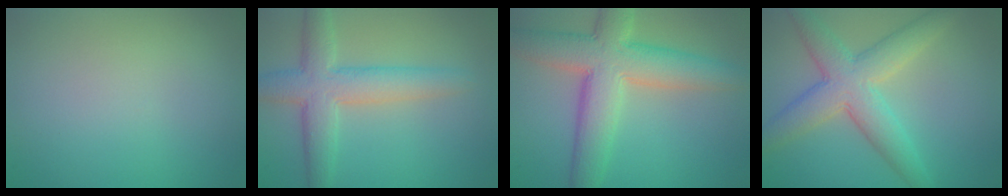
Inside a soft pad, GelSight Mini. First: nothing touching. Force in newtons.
{"total": 5.4, "press": 5.4, "slide": 0.1}
{"total": 8.2, "press": 8.2, "slide": 0.7}
{"total": 7.3, "press": 7.3, "slide": 0.1}